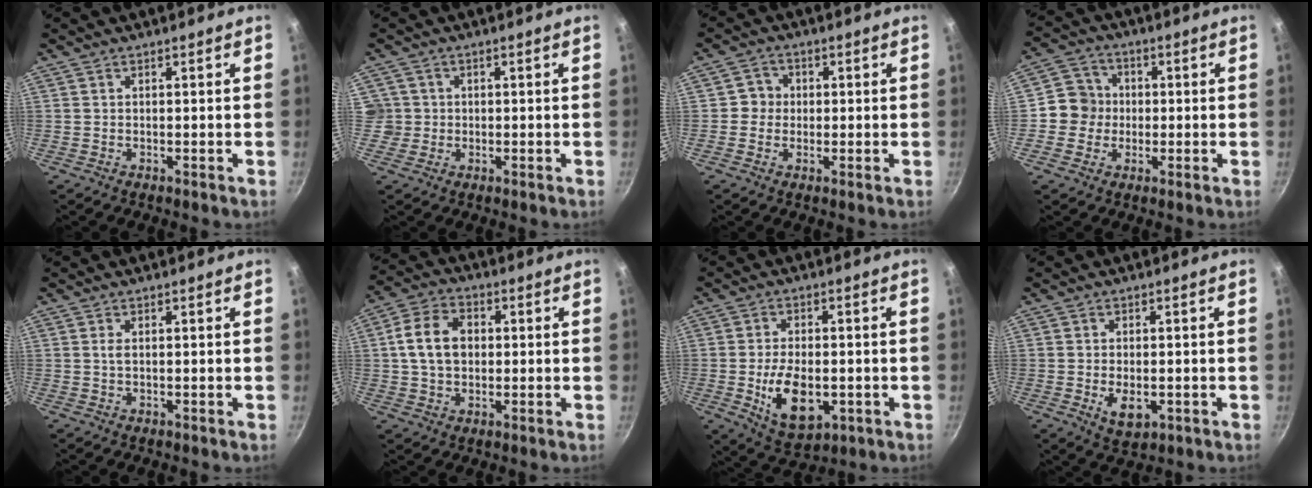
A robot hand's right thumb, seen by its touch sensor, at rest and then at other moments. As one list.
[{"total": 3.7, "force": [0.1, 3.6, 0.5], "torque": [0.017, 0.009, 0.000]}, {"total": 3.7, "force": [0.0, 3.6, 0.9], "torque": [0.015, 0.008, -0.008]}, {"total": 6.9, "force": [-0.4, 6.6, 2.0], "torque": [0.003, 0.015, -0.025]}, {"total": 1.0, "force": [0.2, 0.4, 0.9], "torque": [-0.019, 0.000, 0.003]}, {"total": 10.1, "force": [1.0, 7.5, 6.7], "torque": [-0.106, 0.017, 0.010]}, {"total": 11.5, "force": [-2.3, 6.5, 9.2], "torque": [-0.145, -0.002, -0.025]}, {"total": 5.4, "force": [-1.2, 3.1, 4.3], "torque": [-0.065, -0.006, -0.010]}]